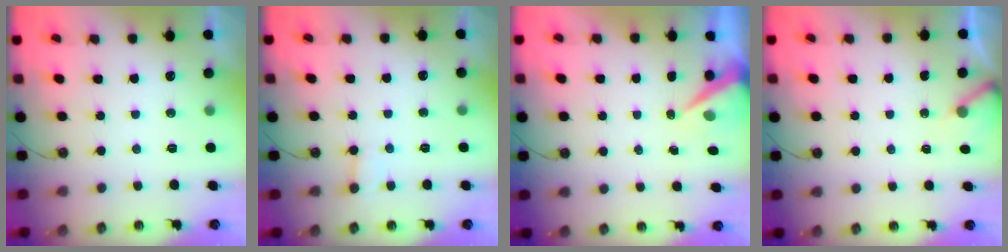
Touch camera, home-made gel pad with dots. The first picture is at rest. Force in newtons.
{"total": 4.0, "press": 4.0, "slide": 0.5}
{"total": 7.2, "press": 7.2, "slide": 0.2}
{"total": 2.7, "press": 2.7, "slide": 0.2}